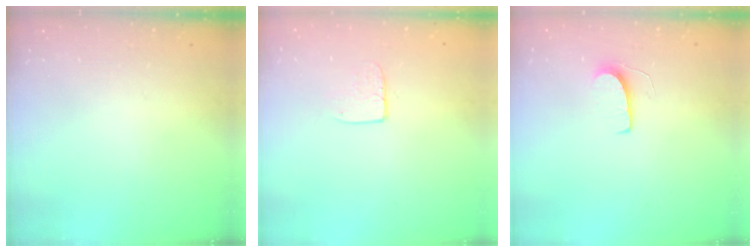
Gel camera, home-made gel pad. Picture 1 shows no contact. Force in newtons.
{"total": 5.4, "press": 5.4, "slide": 0.4}
{"total": 5.8, "press": 5.7, "slide": 0.4}